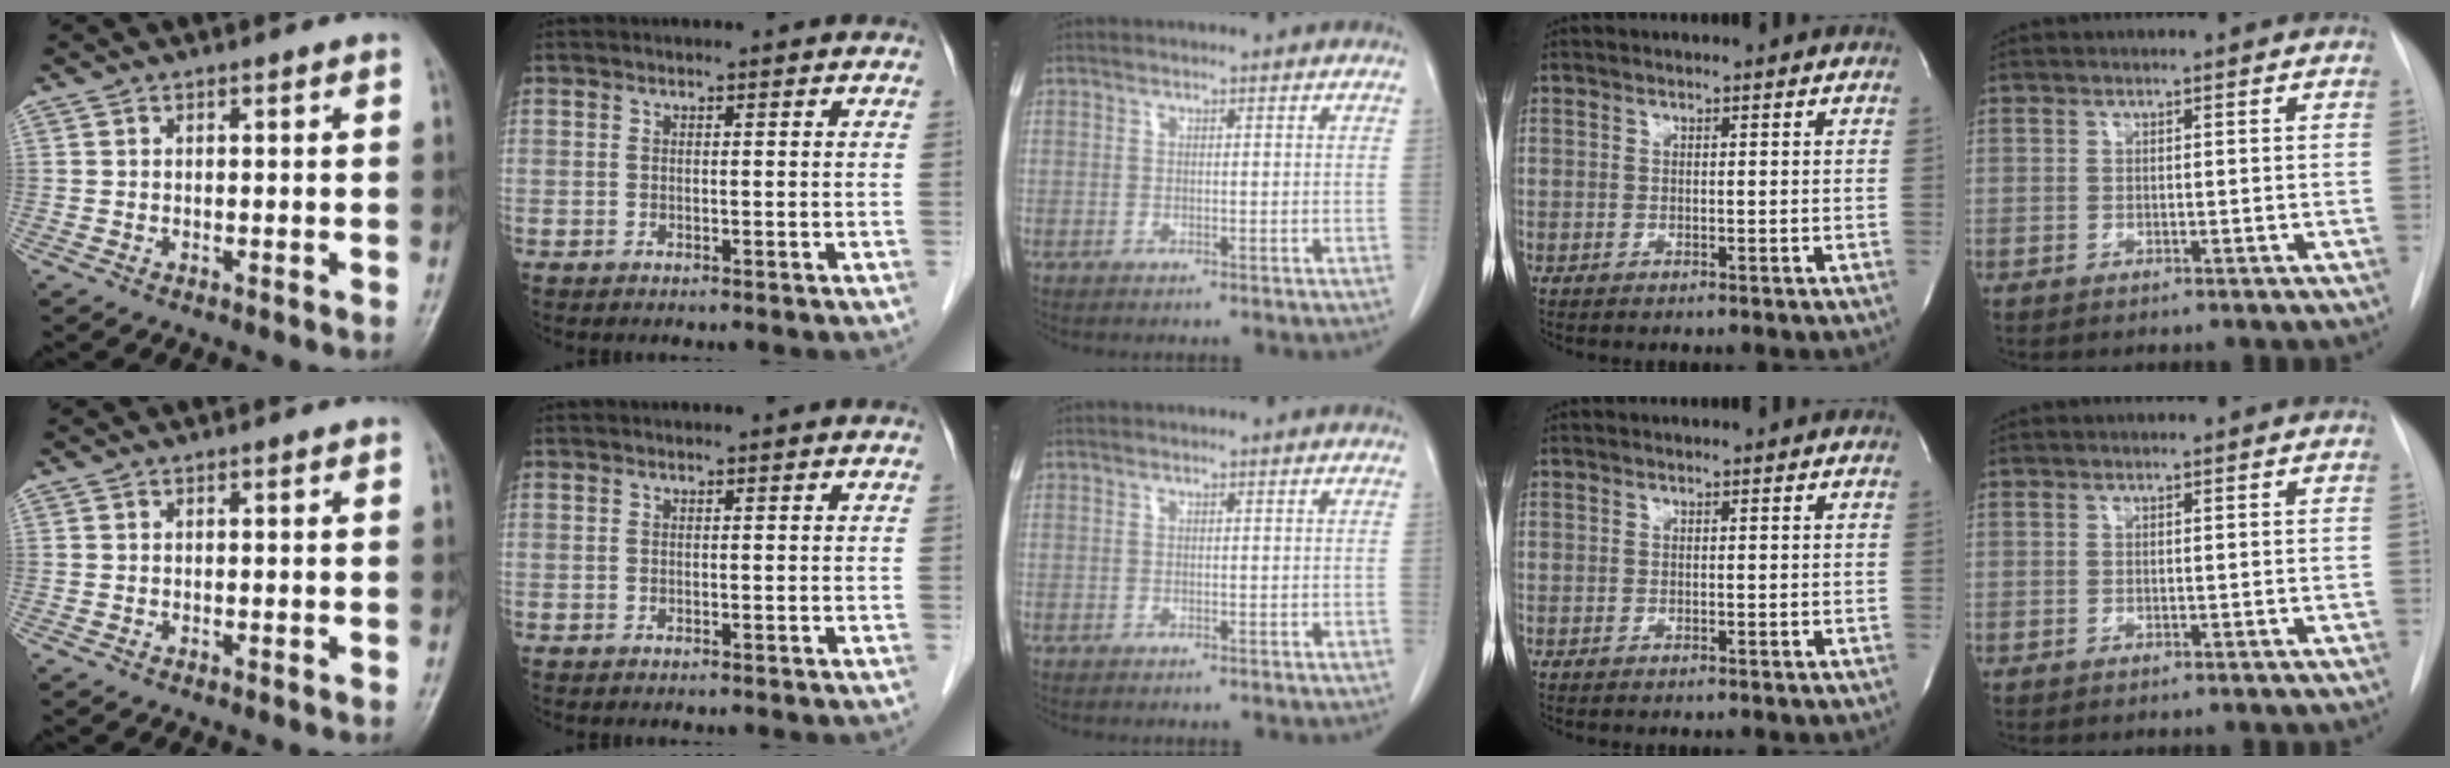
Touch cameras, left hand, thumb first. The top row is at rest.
{}